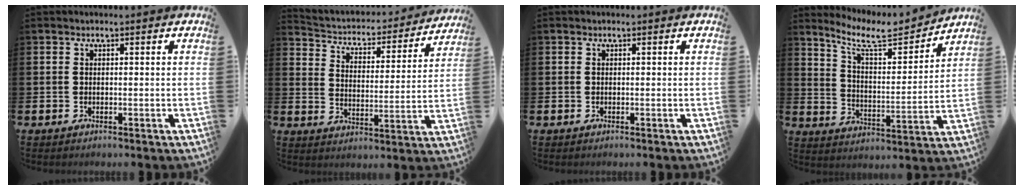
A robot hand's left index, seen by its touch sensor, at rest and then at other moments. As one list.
[{"total": 4.2, "force": [3.8, 1.4, 0.8], "torque": [-0.045, -0.036, 0.055]}, {"total": 0.0}, {"total": 8.6, "force": [7.7, 2.0, 3.3], "torque": [-0.092, -0.049, 0.133]}]